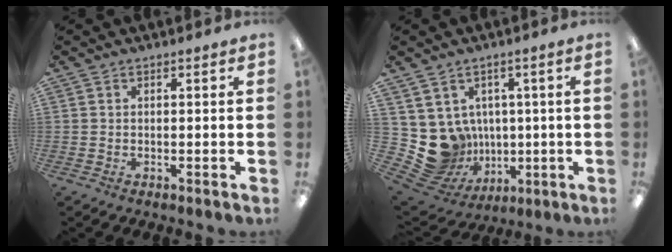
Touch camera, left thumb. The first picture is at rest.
{"total": 11.0, "force": [-0.4, 10.5, 3.3], "torque": [-0.099, -0.022, 0.009]}